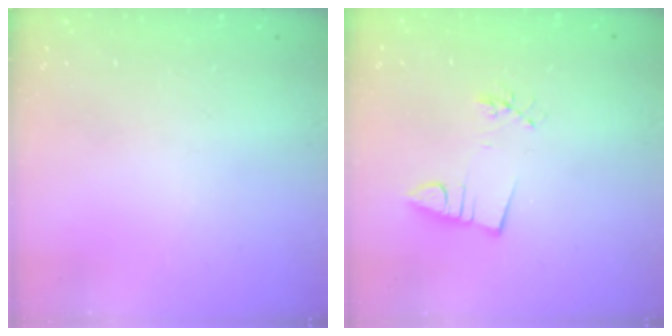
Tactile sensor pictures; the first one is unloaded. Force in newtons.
{"total": 3.1, "press": 1.6, "slide": 2.7}